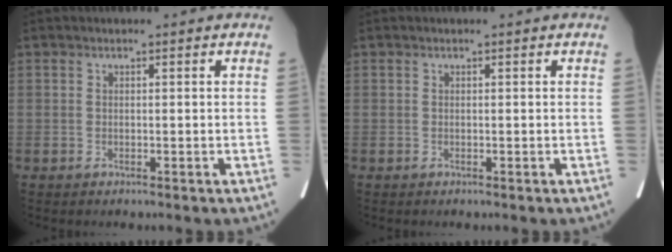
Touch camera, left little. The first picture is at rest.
{"total": 0.0}